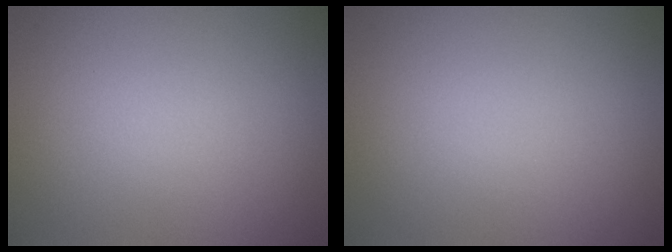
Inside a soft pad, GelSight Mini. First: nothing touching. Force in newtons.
{"total": 0.0}